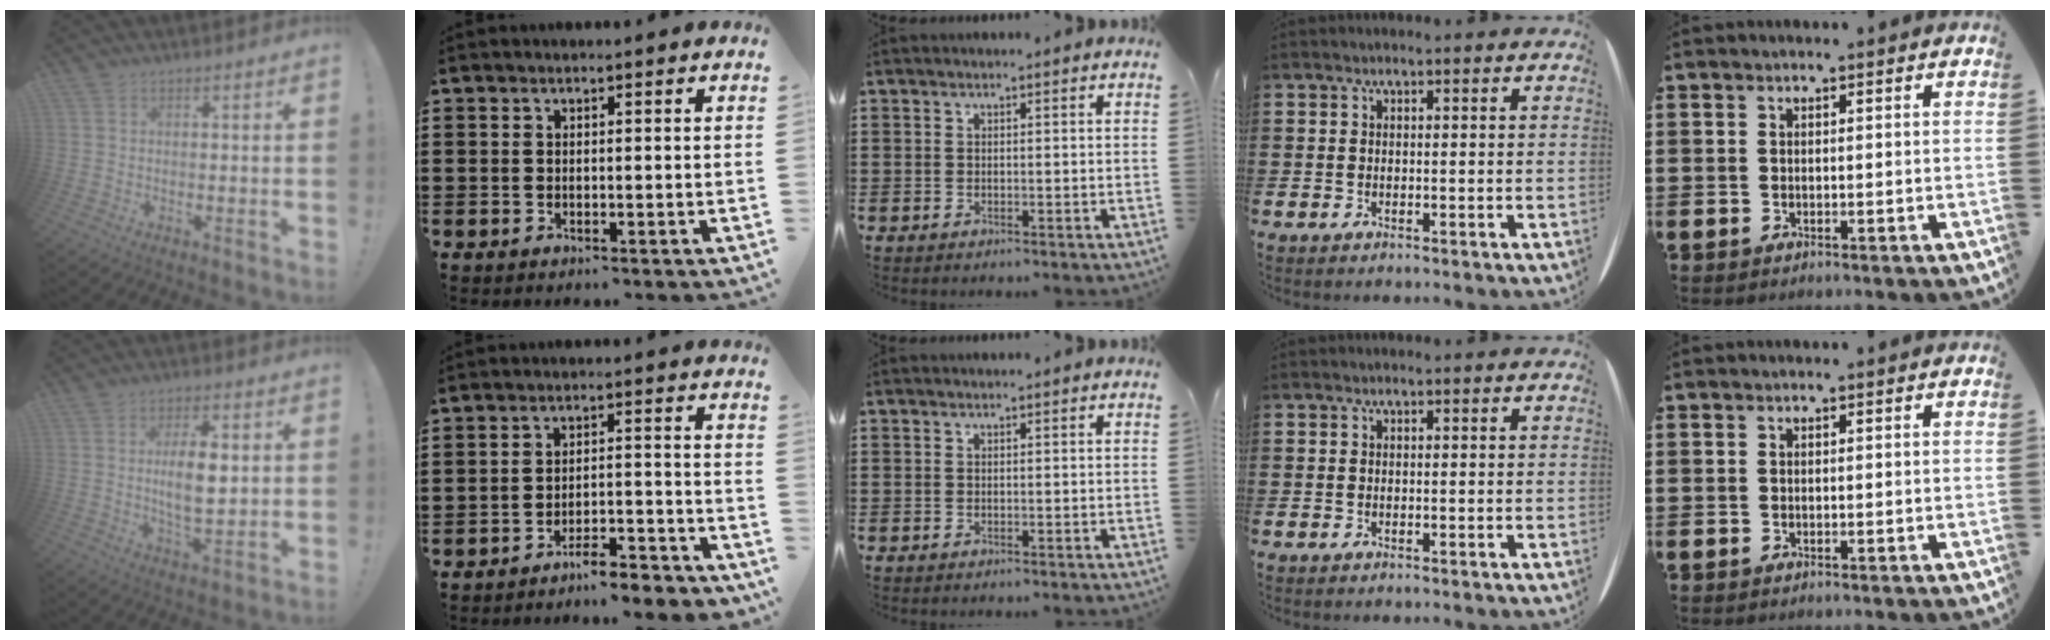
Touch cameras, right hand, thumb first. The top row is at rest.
{"thumb": {"total": 9.6, "force": [1.1, 4.0, 8.7], "torque": [-0.152, -0.009, 0.009]}, "index": {"total": 4.9, "force": [-4.7, 0.2, 1.3], "torque": [-0.023, 0.003, -0.095]}}